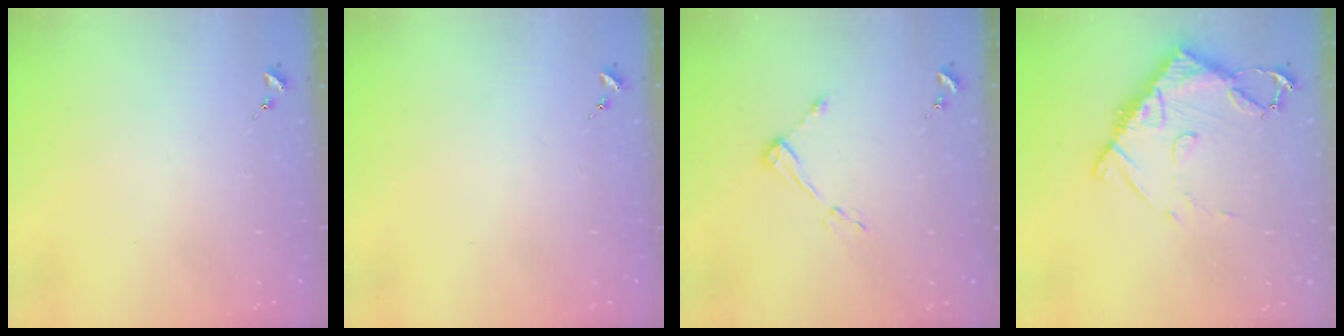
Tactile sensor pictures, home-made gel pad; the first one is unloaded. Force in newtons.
{"total": 0.0}
{"total": 6.0, "press": 5.9, "slide": 0.6}
{"total": 11.5, "press": 11.5, "slide": 1.1}